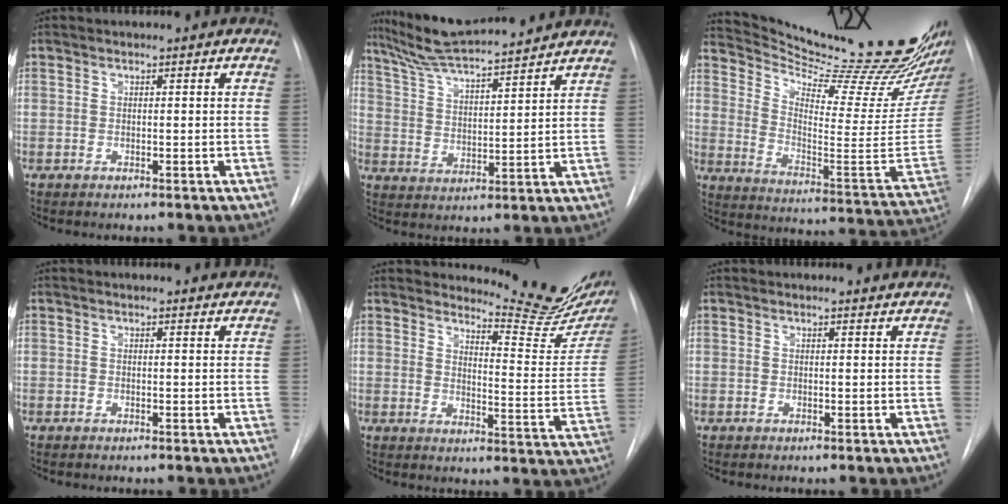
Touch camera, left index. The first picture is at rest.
{"total": 14.2, "force": [12.9, 0.3, 5.8], "torque": [-0.109, 0.011, 0.219]}
{"total": 26.7, "force": [24.2, -0.2, 11.4], "torque": [-0.180, -0.133, 0.333]}
{"total": 2.1, "force": [2.1, 0.5, 0.2], "torque": [-0.007, 0.002, 0.011]}
{"total": 13.1, "force": [12.5, 1.0, 3.9], "torque": [-0.049, -0.100, 0.138]}
{"total": 1.5, "force": [1.5, 0.0, -0.1], "torque": [-0.007, -0.007, 0.009]}